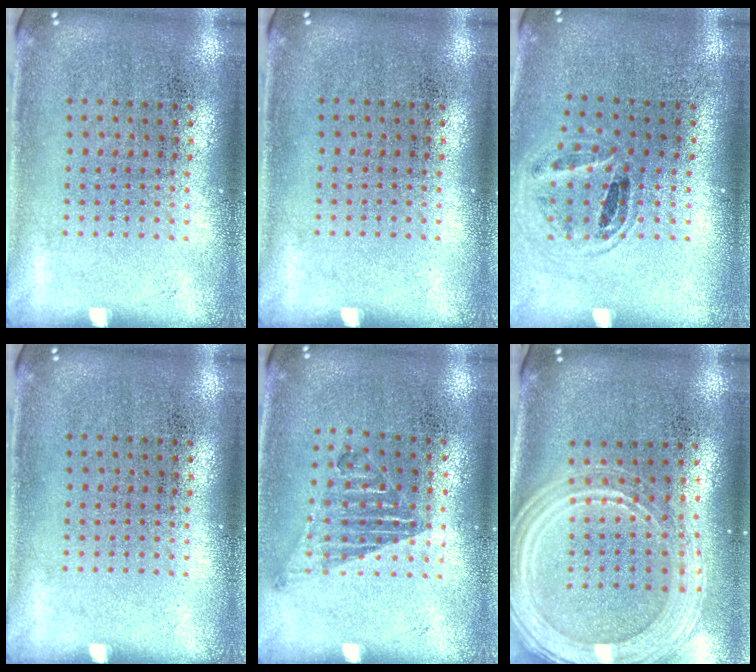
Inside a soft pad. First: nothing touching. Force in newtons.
{"total": 0.0}
{"total": 0.9, "press": 0.9, "slide": 0.1}
{"total": 0.0}
{"total": 1.0, "press": 0.9, "slide": 0.4}
{"total": 2.3, "press": 2.0, "slide": 1.0}